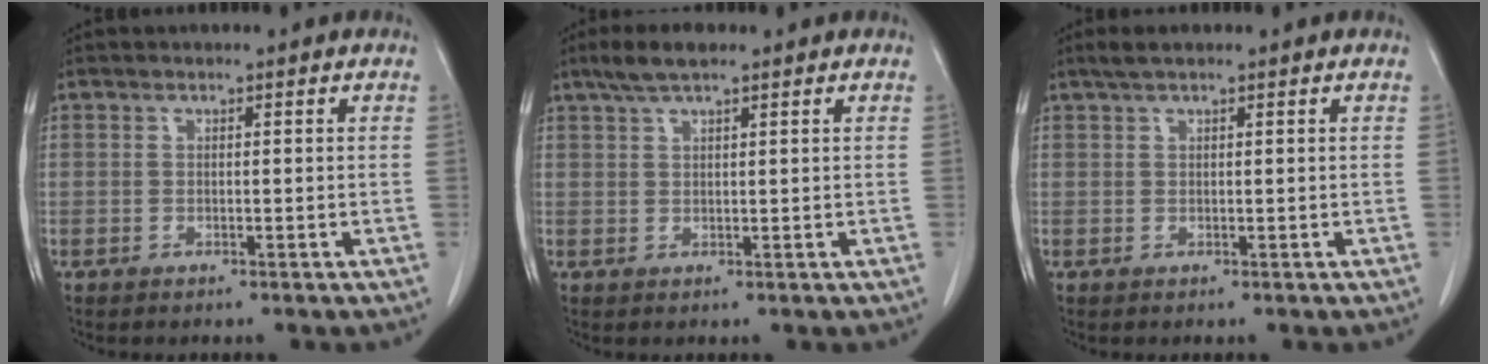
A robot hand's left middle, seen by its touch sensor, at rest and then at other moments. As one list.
[{"total": 4.1, "force": [3.0, 0.8, 2.7], "torque": [-0.061, 0.013, 0.058]}, {"total": 2.0, "force": [1.5, 0.2, 1.3], "torque": [-0.030, 0.012, 0.028]}]